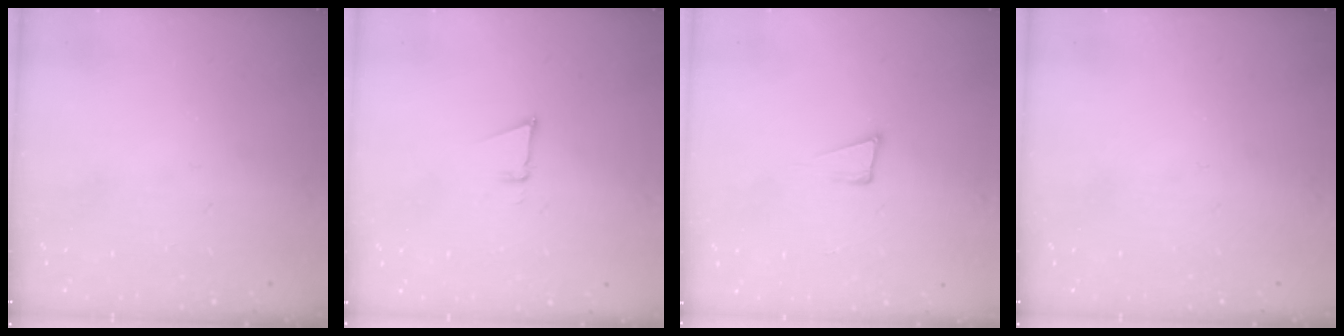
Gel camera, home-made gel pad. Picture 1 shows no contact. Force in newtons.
{"total": 2.6, "press": 2.5, "slide": 0.8}
{"total": 4.1, "press": 2.6, "slide": 3.2}
{"total": 0.0}